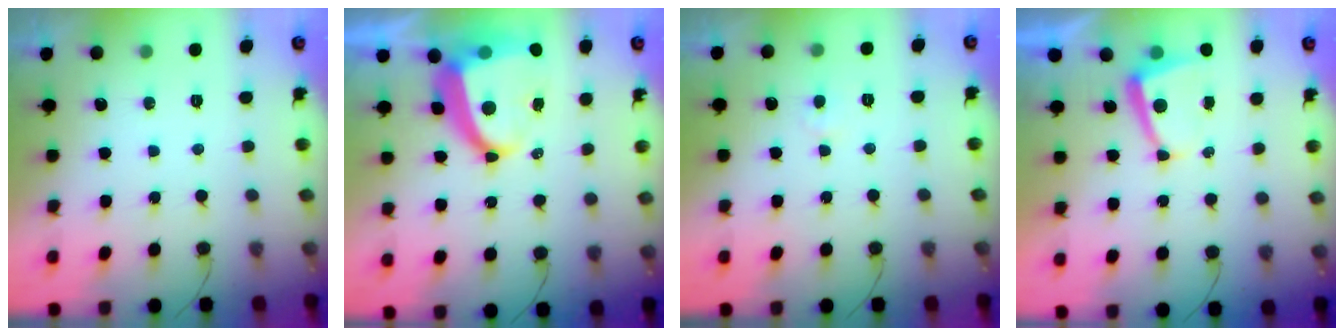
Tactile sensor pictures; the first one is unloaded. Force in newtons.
{"total": 14.0, "press": 13.9, "slide": 1.5}
{"total": 3.1, "press": 3.0, "slide": 0.3}
{"total": 4.7, "press": 4.6, "slide": 0.7}